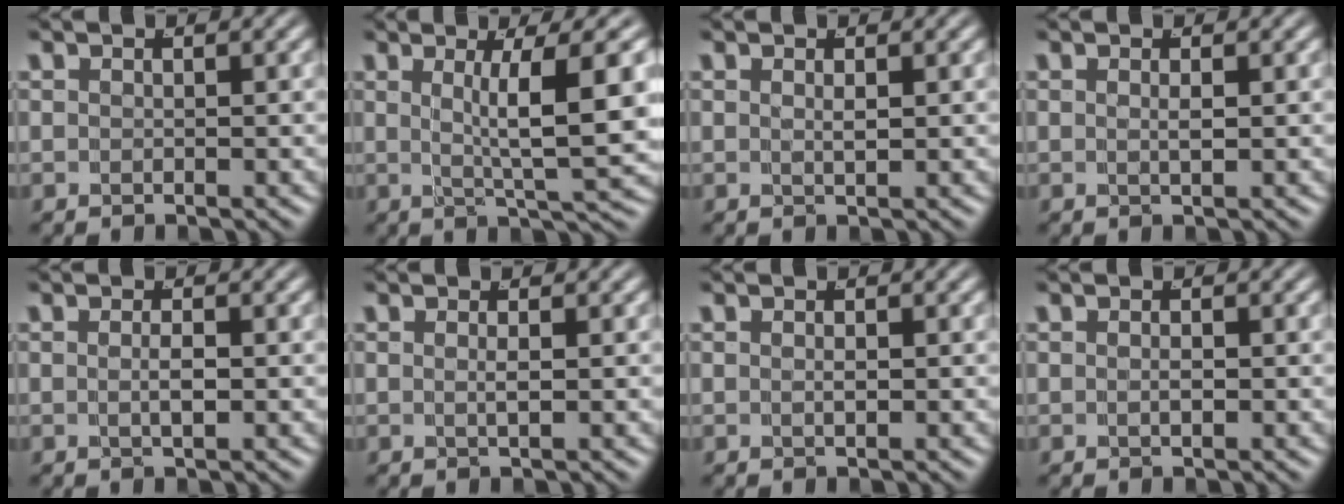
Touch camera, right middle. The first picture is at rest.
{"total": 6.8, "force": [1.0, 0.6, 6.7], "torque": [-0.089, -0.004, 0.023]}
{"total": 0.9, "force": [0.3, -0.5, 0.7], "torque": [-0.012, -0.008, 0.013]}
{"total": 0.9, "force": [0.1, -0.5, 0.7], "torque": [-0.014, -0.009, 0.008]}
{"total": 1.3, "force": [-0.3, -0.2, 1.2], "torque": [-0.021, -0.006, -0.001]}
{"total": 1.0, "force": [0.1, -0.6, 0.8], "torque": [-0.017, -0.008, 0.005]}
{"total": 0.6, "force": [0.0, -0.3, 0.5], "torque": [-0.010, -0.007, 0.005]}
{"total": 0.5, "force": [-0.2, -0.2, 0.5], "torque": [-0.013, -0.009, 0.003]}